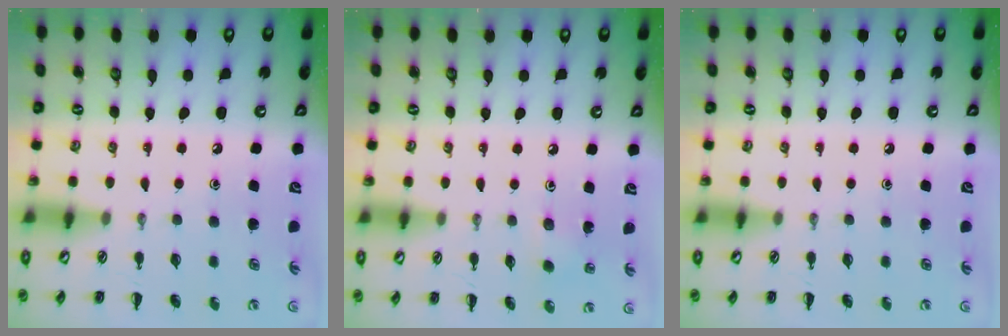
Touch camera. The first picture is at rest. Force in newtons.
{"total": 2.8, "press": 2.6, "slide": 0.9}
{"total": 0.0}